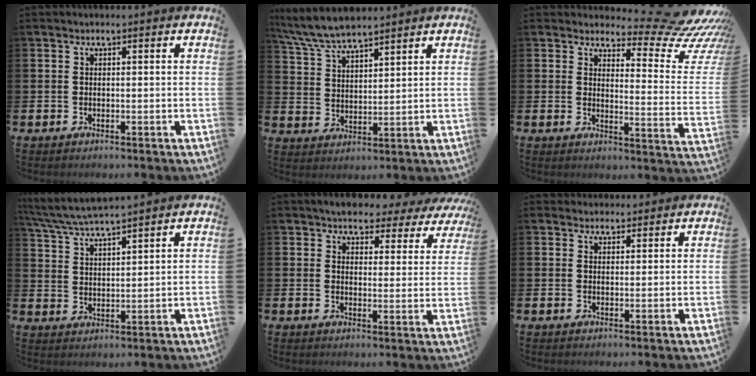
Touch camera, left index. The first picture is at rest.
{"total": 6.7, "force": [6.3, 0.9, 1.9], "torque": [-0.065, -0.022, 0.118]}
{"total": 7.3, "force": [6.3, 1.8, 3.2], "torque": [-0.037, -0.066, 0.098]}
{"total": 5.5, "force": [5.4, 0.0, 1.4], "torque": [-0.052, -0.027, 0.096]}
{"total": 3.8, "force": [3.6, 1.3, 0.6], "torque": [-0.028, -0.024, 0.058]}
{"total": 2.4, "force": [2.2, 0.9, -0.1], "torque": [0.005, -0.008, 0.040]}